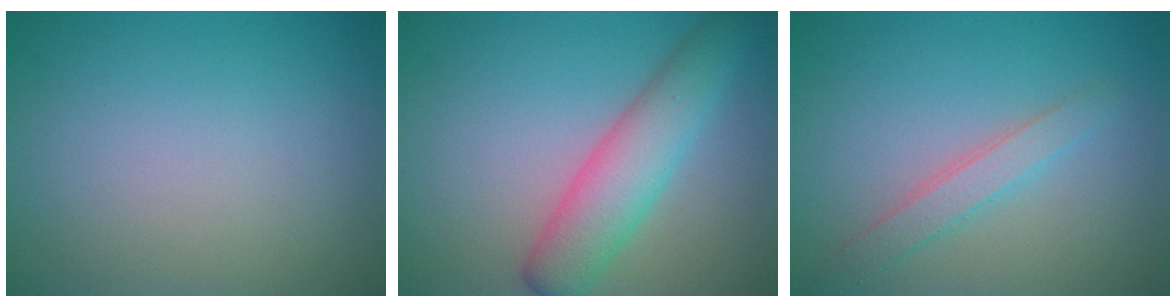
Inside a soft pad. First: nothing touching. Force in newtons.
{"total": 5.1, "press": 5.1, "slide": 0.1}
{"total": 2.2, "press": 2.2, "slide": 0.1}